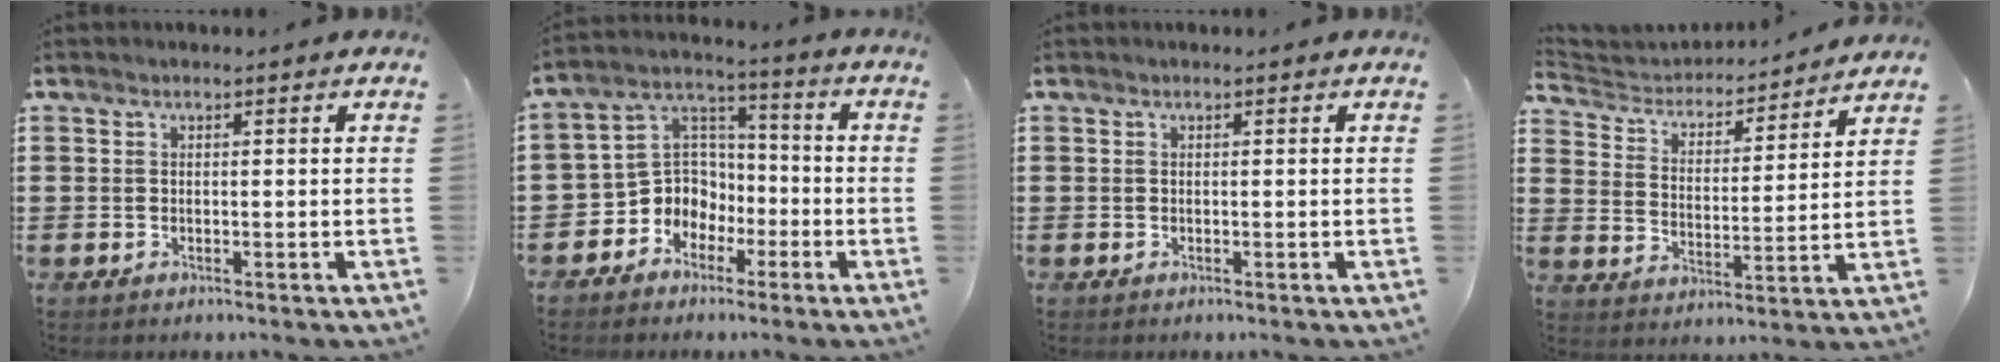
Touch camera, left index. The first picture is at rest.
{"total": 7.4, "force": [-3.3, 6.5, 1.1], "torque": [-0.060, 0.005, -0.070]}
{"total": 0.0}
{"total": 3.7, "force": [3.6, 1.0, 0.2], "torque": [-0.029, -0.031, 0.053]}